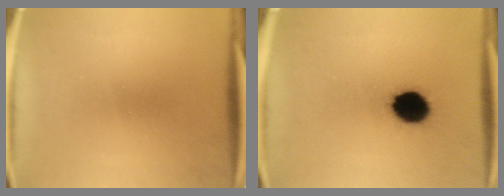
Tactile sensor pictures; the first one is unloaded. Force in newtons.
{"total": 10.8}